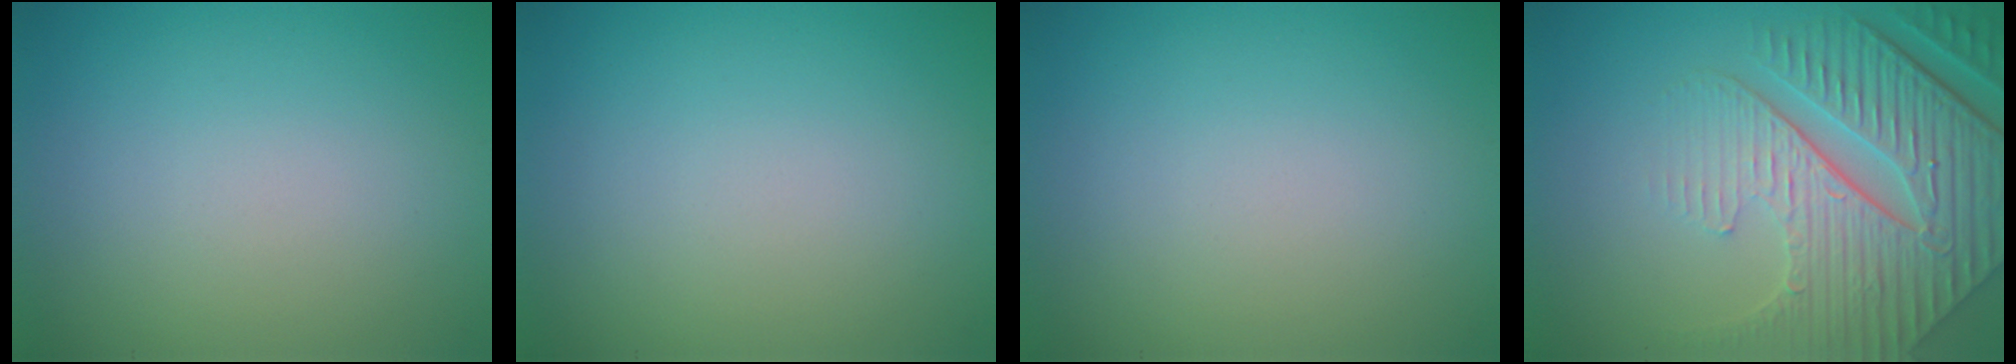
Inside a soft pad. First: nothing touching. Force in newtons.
{"total": 0.0}
{"total": 0.0}
{"total": 8.6, "press": 6.4, "slide": 5.7}